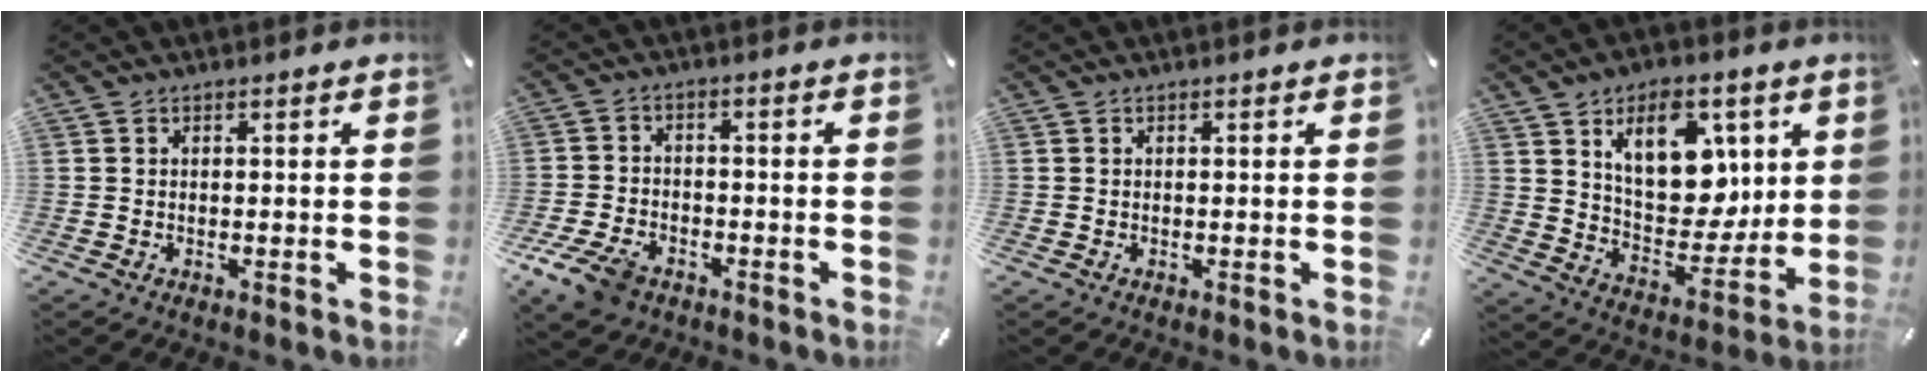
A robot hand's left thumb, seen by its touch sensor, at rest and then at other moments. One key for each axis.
{"total": 7.9, "fx": -4.7, "fy": 5.0, "fz": 3.9, "tx": -0.093, "ty": 0.018, "tz": -0.089}
{"total": 0.0}
{"total": 15.7, "fx": 7.0, "fy": 10.4, "fz": 9.5, "tx": -0.133, "ty": -0.035, "tz": 0.128}